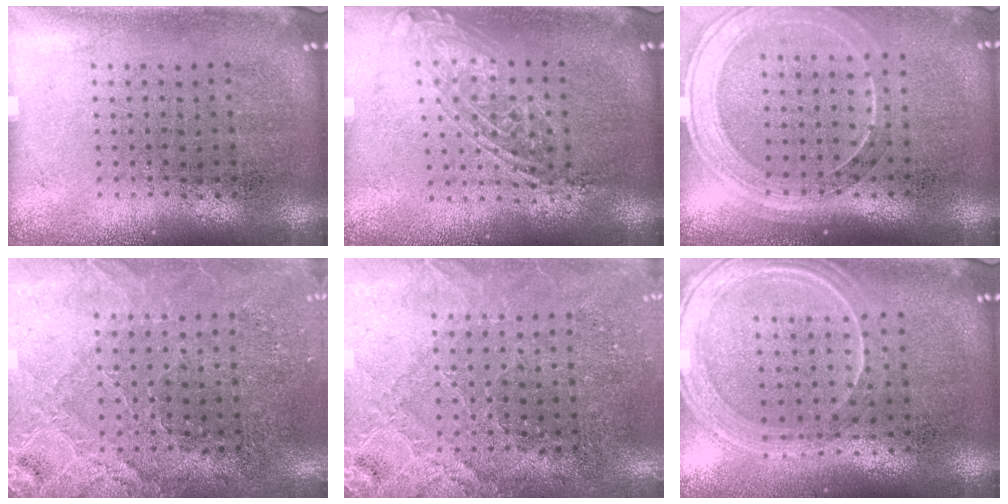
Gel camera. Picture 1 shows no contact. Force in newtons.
{"total": 1.6, "press": 1.3, "slide": 0.8}
{"total": 1.7, "press": 1.5, "slide": 0.6}
{"total": 2.8, "press": 2.8, "slide": 0.3}
{"total": 2.8, "press": 2.8, "slide": 0.2}
{"total": 1.3, "press": 1.3, "slide": 0.2}